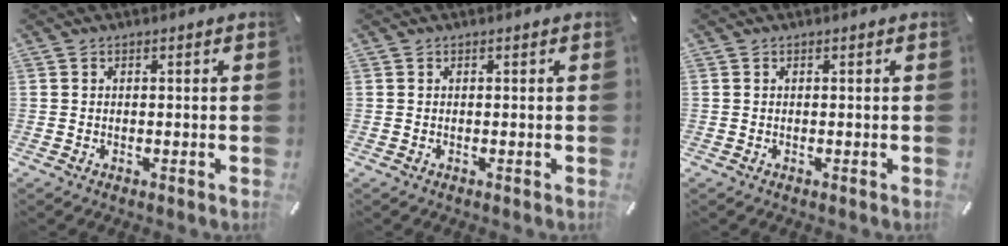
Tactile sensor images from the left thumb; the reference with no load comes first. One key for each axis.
{"total": 0.0}
{"total": 0.0}